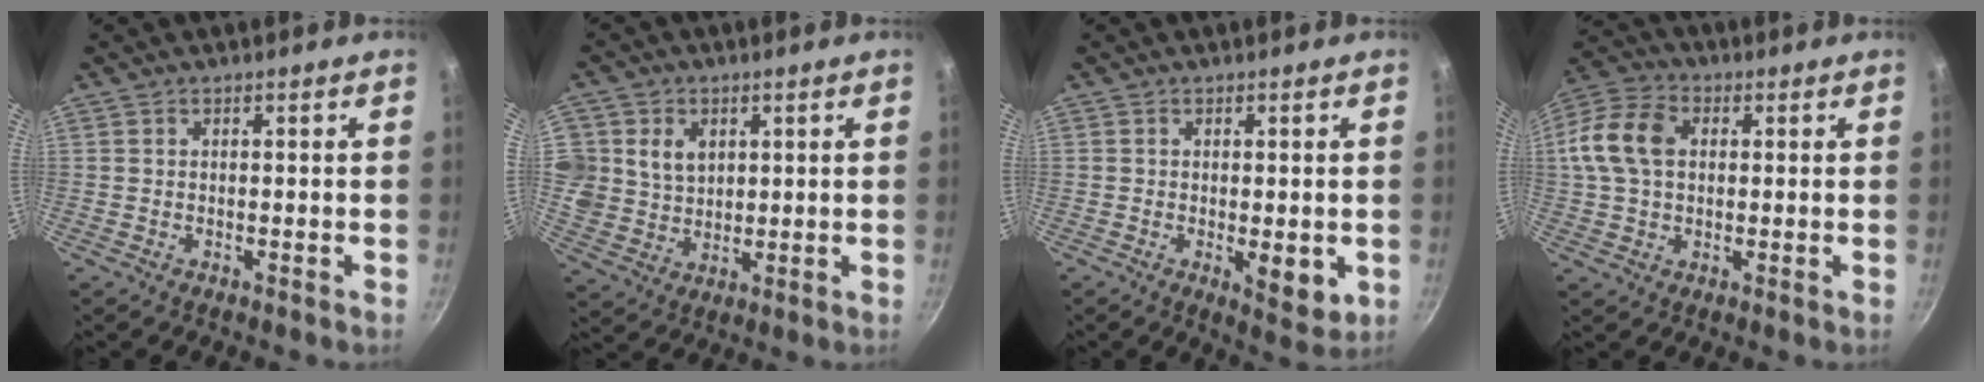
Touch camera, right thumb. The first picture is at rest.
{"total": 9.6, "force": [2.5, 8.3, 4.3], "torque": [-0.070, -0.012, 0.049]}
{"total": 5.8, "force": [-0.9, 2.4, 5.2], "torque": [-0.065, -0.014, -0.006]}
{"total": 12.1, "force": [1.7, 8.5, 8.4], "torque": [-0.151, 0.021, 0.018]}